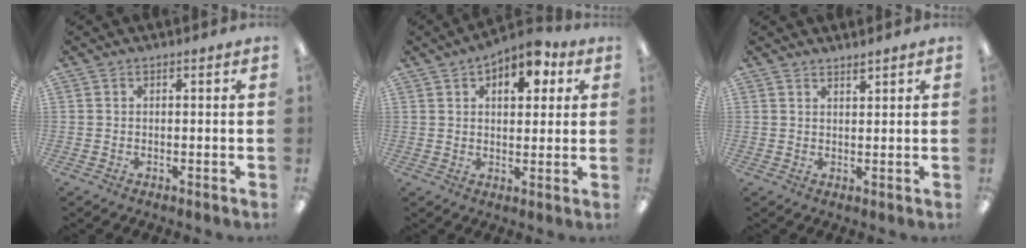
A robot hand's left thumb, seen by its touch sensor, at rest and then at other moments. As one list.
[{"total": 8.4, "force": [4.1, 4.9, 5.4], "torque": [-0.057, -0.014, 0.064]}, {"total": 1.7, "force": [1.6, 0.1, 0.3], "torque": [-0.008, -0.003, 0.030]}]